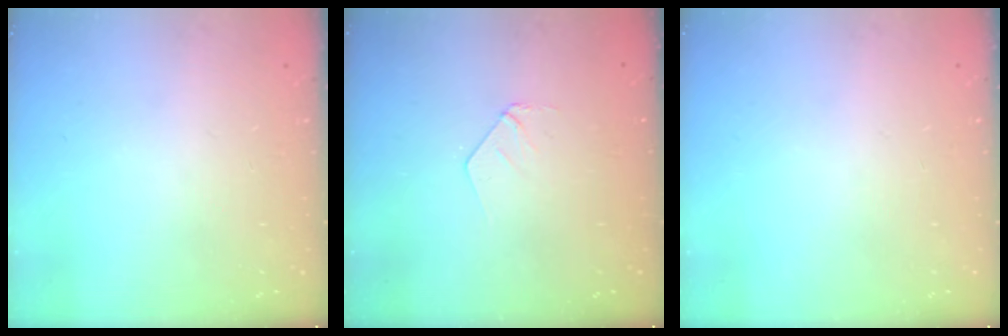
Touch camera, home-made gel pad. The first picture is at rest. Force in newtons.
{"total": 3.8, "press": 3.8, "slide": 0.3}
{"total": 0.0}